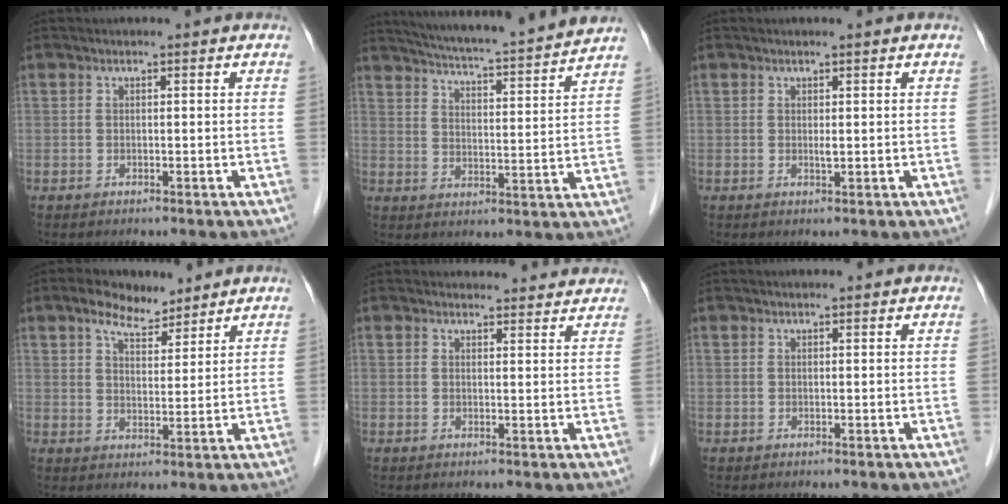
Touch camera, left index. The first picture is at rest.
{"total": 16.3, "force": [15.0, -0.5, 6.3], "torque": [-0.110, -0.011, 0.209]}
{"total": 0.7, "force": [0.2, 0.1, 0.7], "torque": [-0.017, -0.003, 0.005]}
{"total": 6.2, "force": [4.8, 2.4, 3.0], "torque": [-0.062, 0.016, 0.088]}
{"total": 6.8, "force": [6.6, 1.5, 0.8], "torque": [0.003, 0.011, 0.061]}
{"total": 0.8, "force": [0.7, 0.1, 0.4], "torque": [-0.009, 0.009, 0.013]}